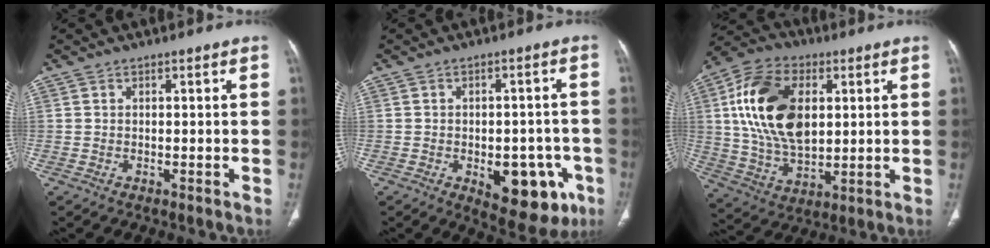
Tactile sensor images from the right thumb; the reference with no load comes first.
{"total": 13.7, "force": [-5.1, 7.3, 10.4], "torque": [-0.094, 0.019, -0.051]}
{"total": 19.5, "force": [4.1, 11.9, 14.9], "torque": [-0.256, -0.002, 0.078]}